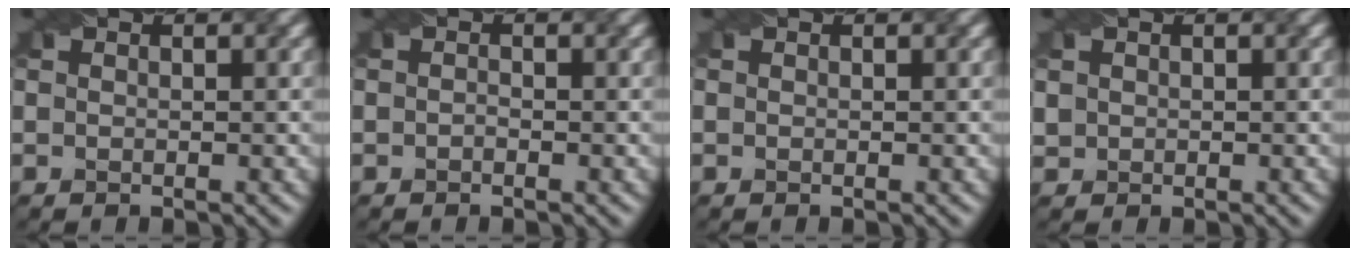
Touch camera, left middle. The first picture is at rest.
{"total": 0.6, "force": [-0.6, -0.1, 0.1], "torque": [-0.004, -0.001, -0.011]}
{"total": 0.0}
{"total": 1.3, "force": [0.4, 1.2, 0.3], "torque": [-0.014, 0.009, 0.023]}